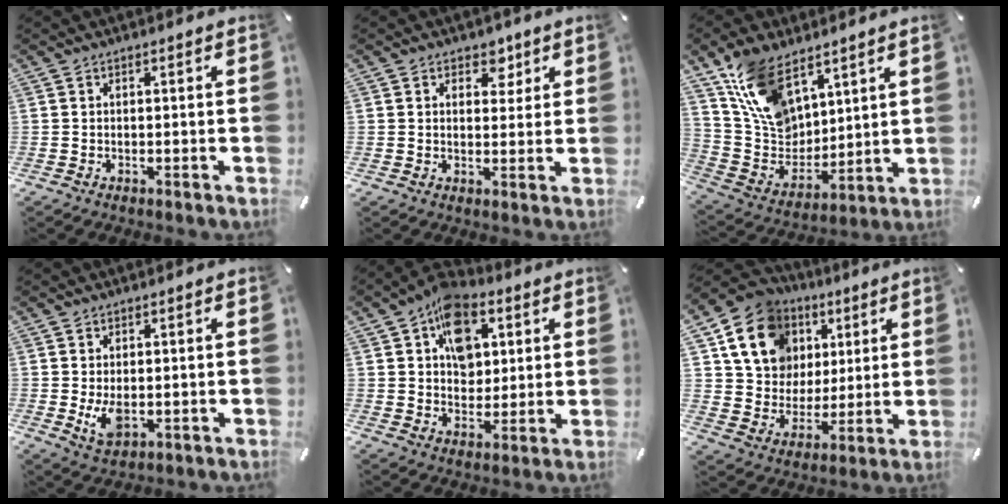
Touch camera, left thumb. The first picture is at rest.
{"total": 4.8, "force": [2.4, 3.6, 2.1], "torque": [-0.002, -0.011, 0.032]}
{"total": 16.2, "force": [10.3, 10.0, 7.4], "torque": [-0.158, -0.050, 0.204]}
{"total": 5.0, "force": [-0.4, 3.0, 4.0], "torque": [-0.081, -0.012, -0.011]}
{"total": 11.9, "force": [5.0, 8.9, 6.0], "torque": [-0.086, -0.021, 0.091]}
{"total": 16.3, "force": [7.1, 13.5, 5.9], "torque": [-0.108, -0.025, 0.140]}